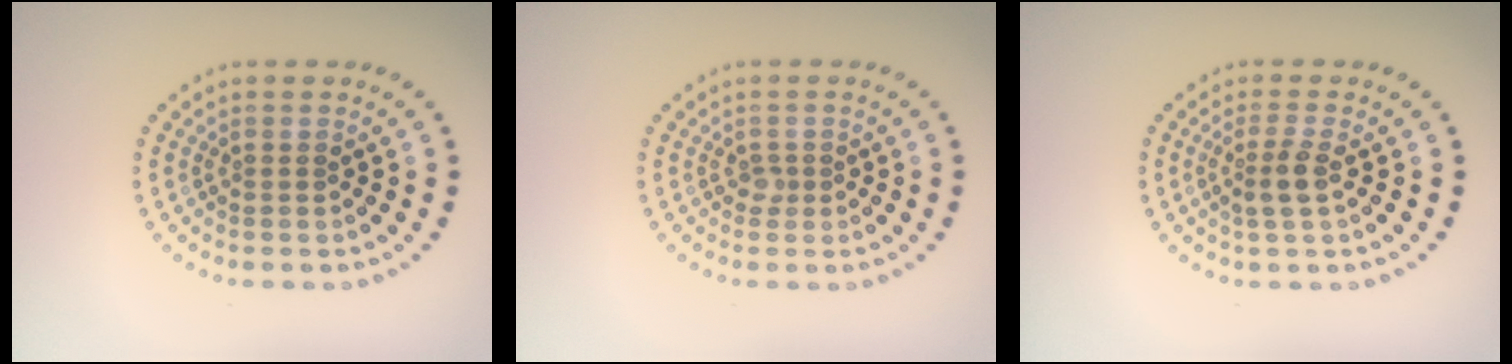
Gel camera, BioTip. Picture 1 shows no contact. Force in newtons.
{"total": 0.8, "press": 0.6, "slide": 0.6}
{"total": 2.2, "press": 1.9, "slide": 1.0}